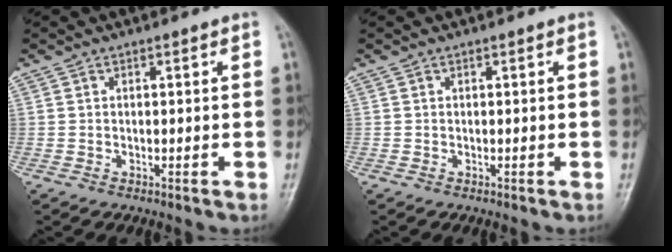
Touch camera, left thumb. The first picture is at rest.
{"total": 0.0}